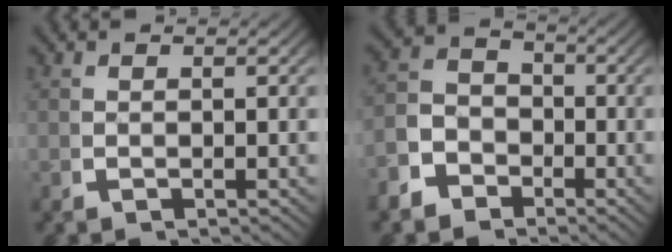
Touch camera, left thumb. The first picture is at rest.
{"total": 5.9, "force": [-2.1, 4.9, 2.5], "torque": [-0.026, -0.007, -0.046]}